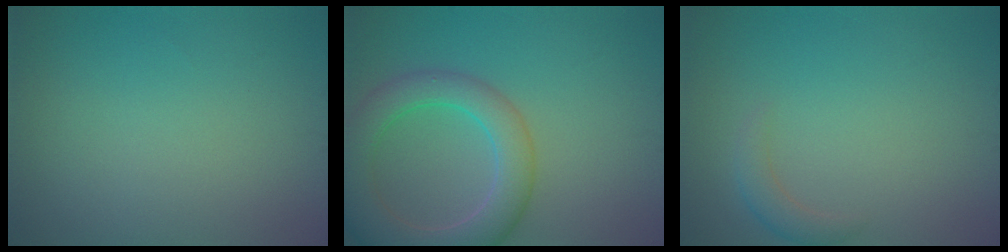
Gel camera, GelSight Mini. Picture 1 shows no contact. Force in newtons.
{"total": 6.5, "press": 6.5, "slide": 0.5}
{"total": 1.5, "press": 1.5, "slide": 0.1}